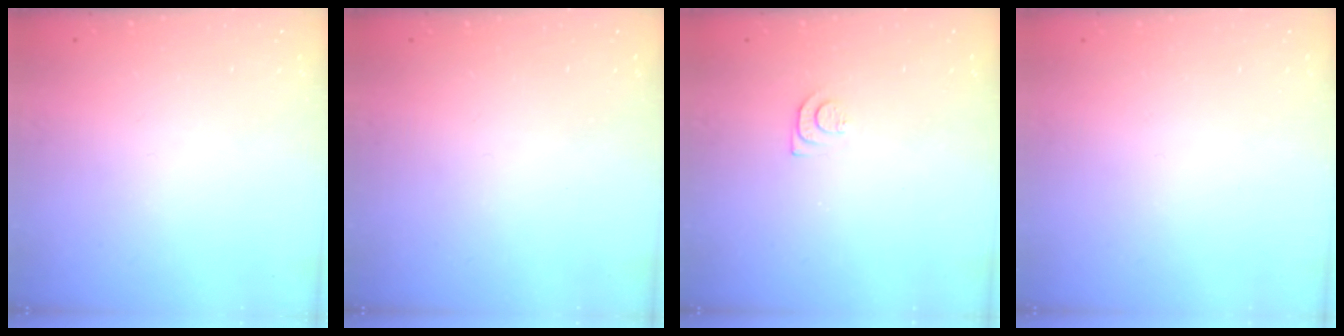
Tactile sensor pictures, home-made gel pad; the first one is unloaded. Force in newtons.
{"total": 0.0}
{"total": 7.4, "press": 7.4, "slide": 0.5}
{"total": 1.6, "press": 1.6, "slide": 0.1}